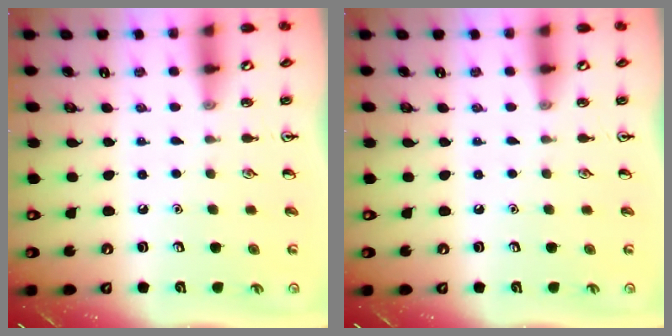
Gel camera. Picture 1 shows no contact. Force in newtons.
{"total": 0.0}